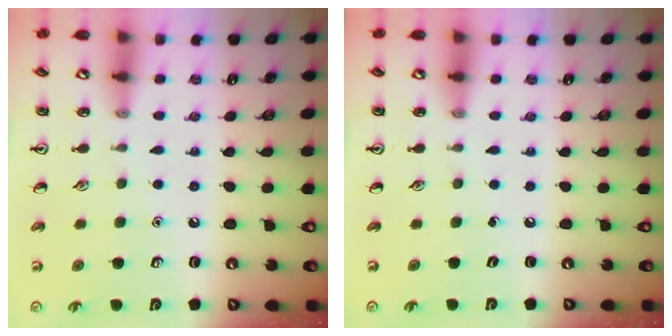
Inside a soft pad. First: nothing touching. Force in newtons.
{"total": 0.0}